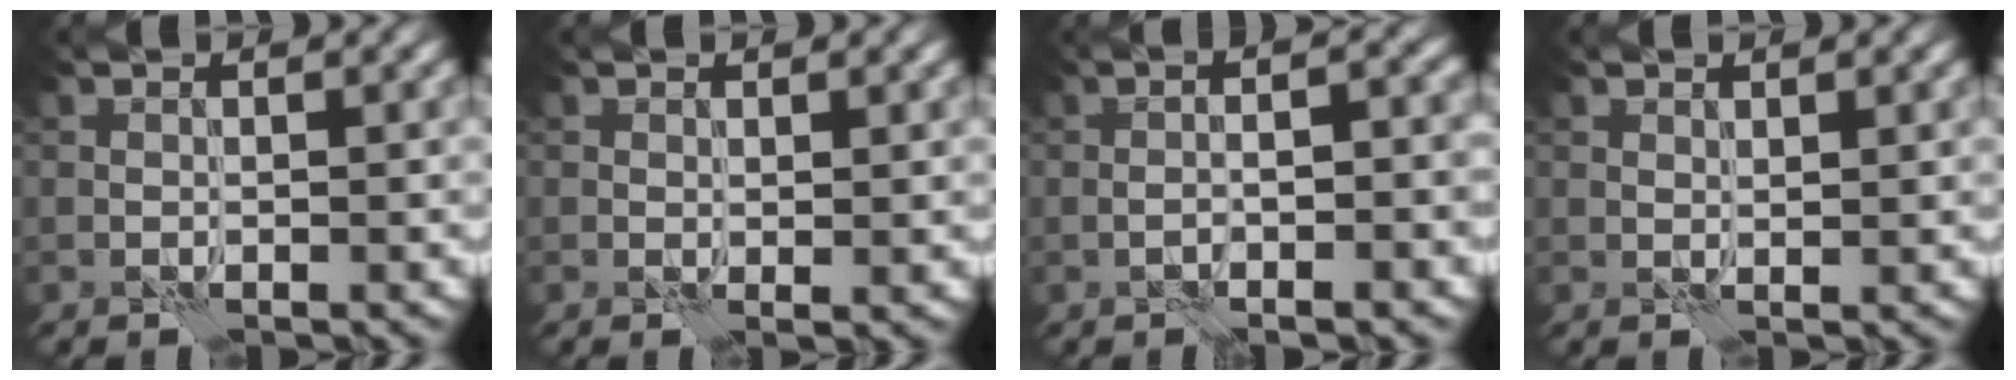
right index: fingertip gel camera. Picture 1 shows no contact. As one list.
[{"total": 0.7, "force": [0.3, 0.2, 0.6], "torque": [-0.009, -0.002, 0.004]}, {"total": 5.8, "force": [-0.6, 1.9, 5.4], "torque": [-0.050, 0.014, -0.023]}, {"total": 0.8, "force": [0.7, 0.2, 0.3], "torque": [-0.009, 0.000, 0.013]}]